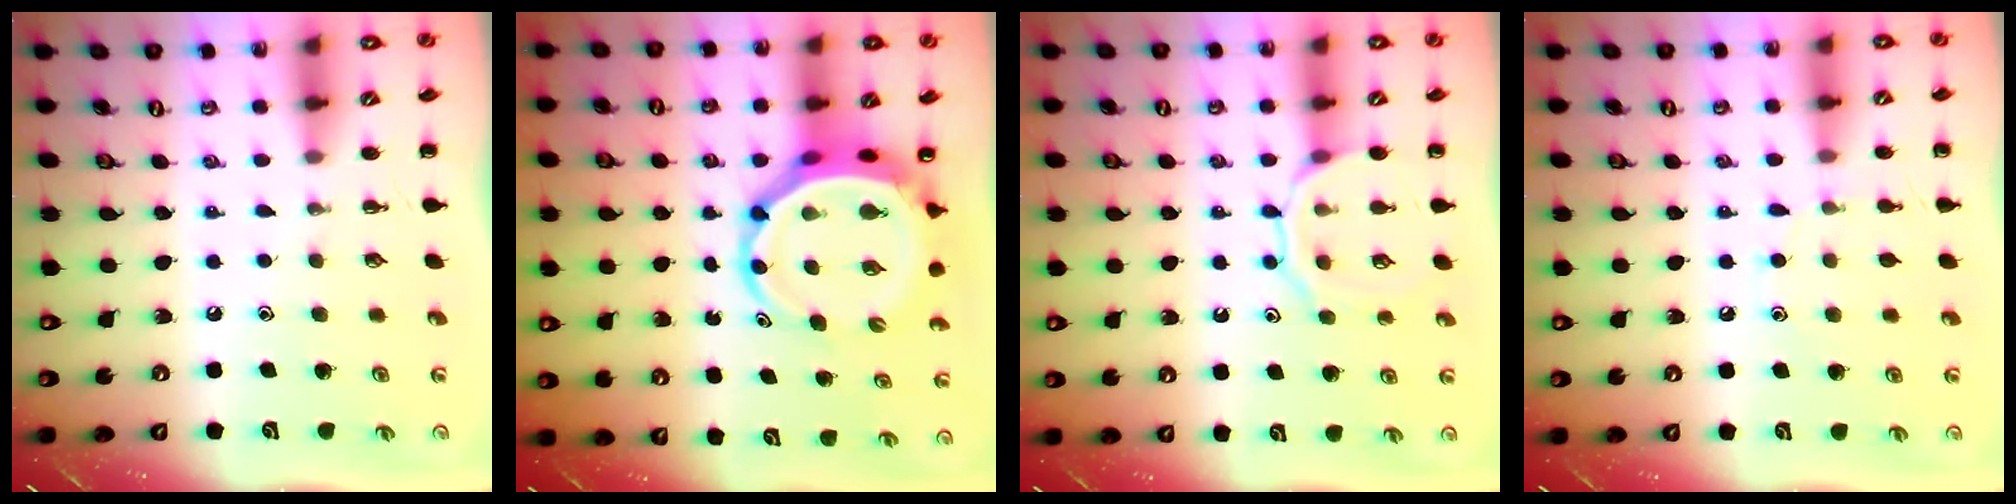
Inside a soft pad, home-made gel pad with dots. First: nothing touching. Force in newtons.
{"total": 7.7, "press": 7.4, "slide": 2.1}
{"total": 11.1, "press": 11.0, "slide": 0.8}
{"total": 6.6, "press": 6.4, "slide": 1.8}